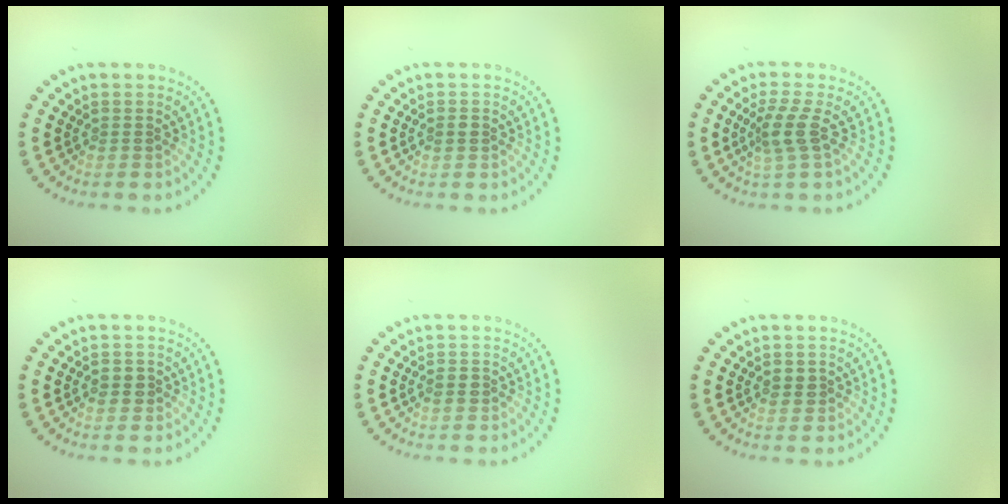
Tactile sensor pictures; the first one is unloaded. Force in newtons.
{"total": 1.1, "press": 1.1, "slide": 0.1}
{"total": 2.6, "press": 2.0, "slide": 1.7}
{"total": 1.6, "press": 1.6, "slide": 0.3}
{"total": 1.2, "press": 1.2, "slide": 0.1}
{"total": 1.4, "press": 1.4, "slide": 0.2}